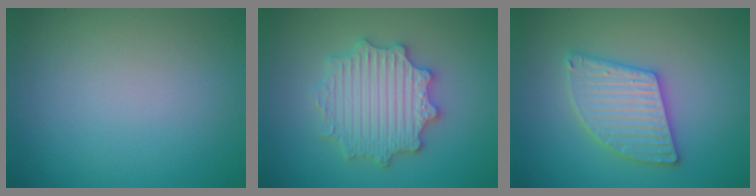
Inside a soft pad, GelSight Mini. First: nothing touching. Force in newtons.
{"total": 5.6, "press": 5.5, "slide": 1.0}
{"total": 5.2, "press": 5.2, "slide": 0.5}